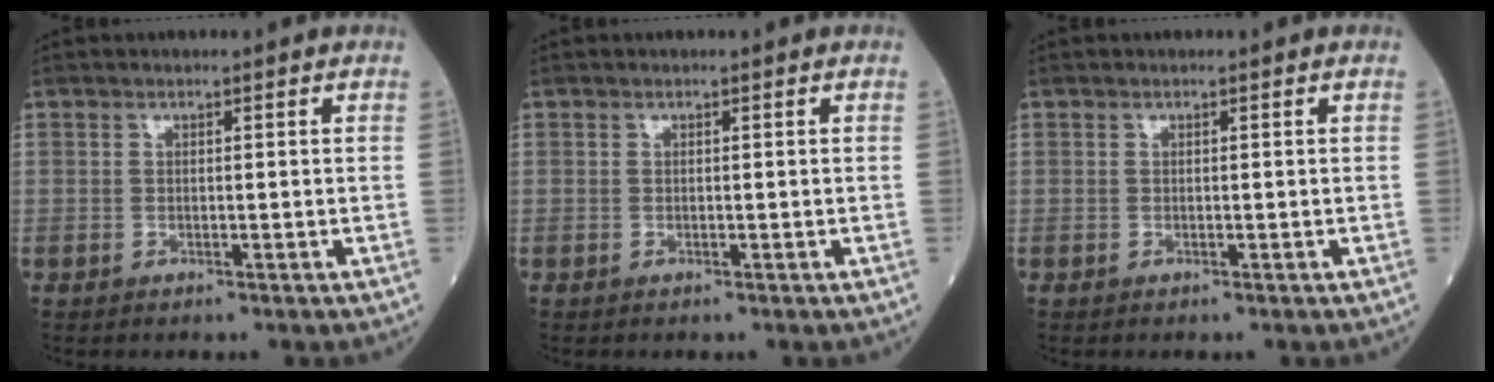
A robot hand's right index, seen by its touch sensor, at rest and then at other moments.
{"total": 0.0}
{"total": 0.0}